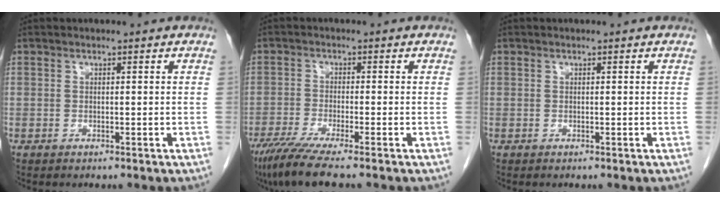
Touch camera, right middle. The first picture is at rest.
{"total": 7.3, "force": [-5.7, -0.5, 4.5], "torque": [-0.075, -0.023, -0.097]}
{"total": 0.0}